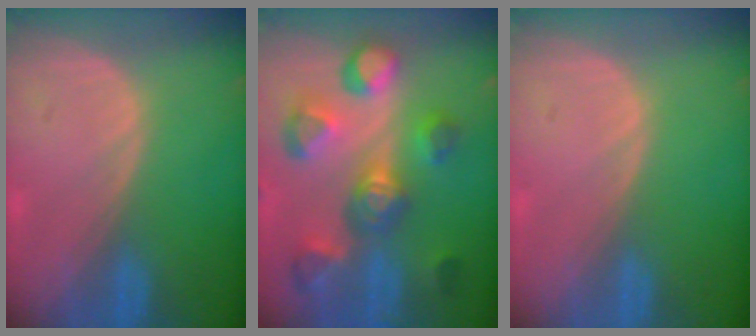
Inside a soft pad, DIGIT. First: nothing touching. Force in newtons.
{"total": 10.9, "press": 9.9, "slide": 4.5}
{"total": 0.0}